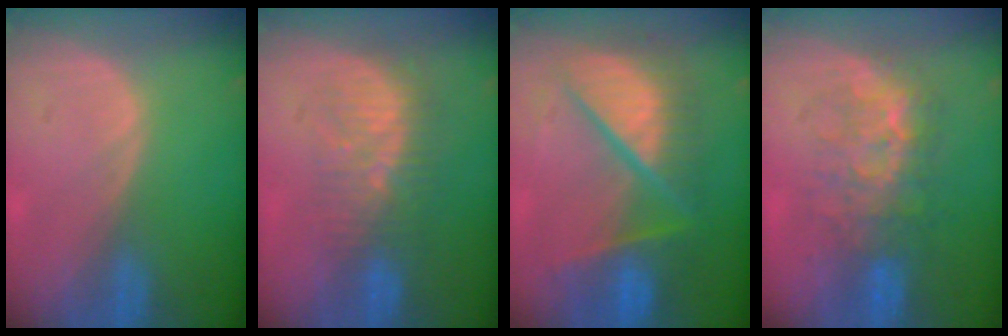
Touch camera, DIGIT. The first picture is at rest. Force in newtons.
{"total": 7.8, "press": 7.4, "slide": 2.6}
{"total": 11.0, "press": 10.9, "slide": 1.1}
{"total": 7.7, "press": 7.5, "slide": 1.4}